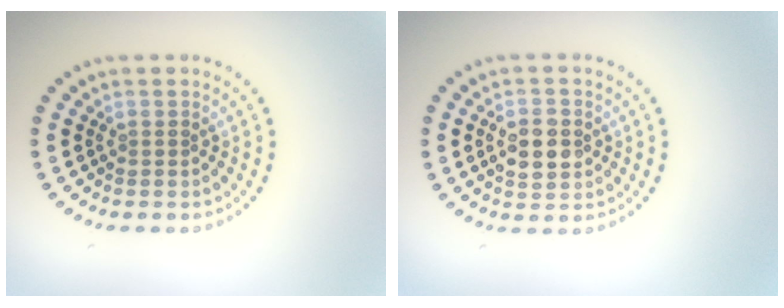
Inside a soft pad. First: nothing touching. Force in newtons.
{"total": 3.5, "press": 3.5, "slide": 0.2}